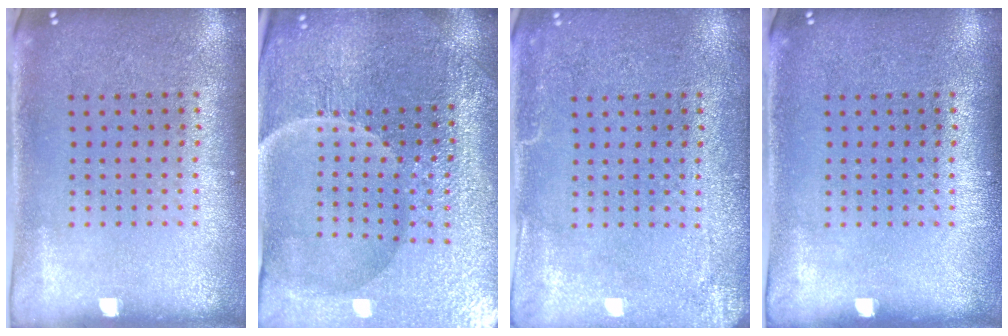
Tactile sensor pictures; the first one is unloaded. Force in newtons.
{"total": 4.9, "press": 4.7, "slide": 1.3}
{"total": 2.8, "press": 2.8, "slide": 0.3}
{"total": 0.0}